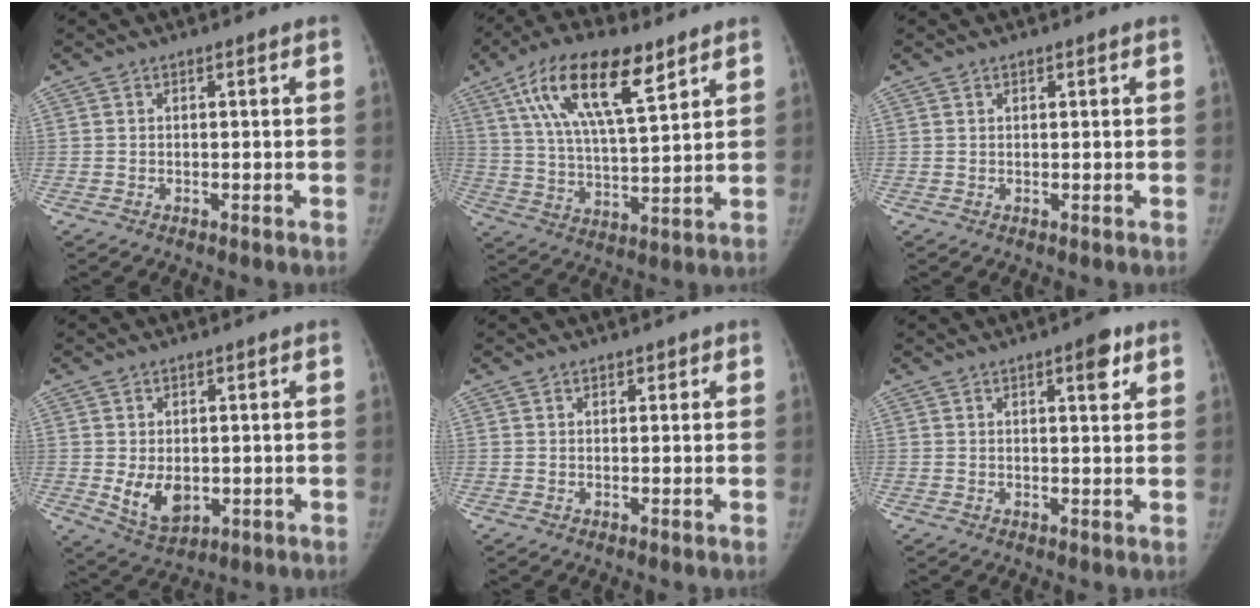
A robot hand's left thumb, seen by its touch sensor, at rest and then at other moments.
{"total": 17.5, "force": [9.2, 6.3, 13.5], "torque": [-0.223, -0.023, 0.165]}
{"total": 0.5, "force": [0.4, 0.3, 0.2], "torque": [0.000, -0.002, 0.004]}
{"total": 7.1, "force": [-0.7, 5.0, 5.1], "torque": [-0.068, -0.015, 0.004]}
{"total": 1.0, "force": [0.7, 0.7, 0.2], "torque": [0.011, -0.003, 0.006]}
{"total": 3.9, "force": [2.1, 1.3, 3.1], "torque": [-0.032, -0.008, 0.026]}